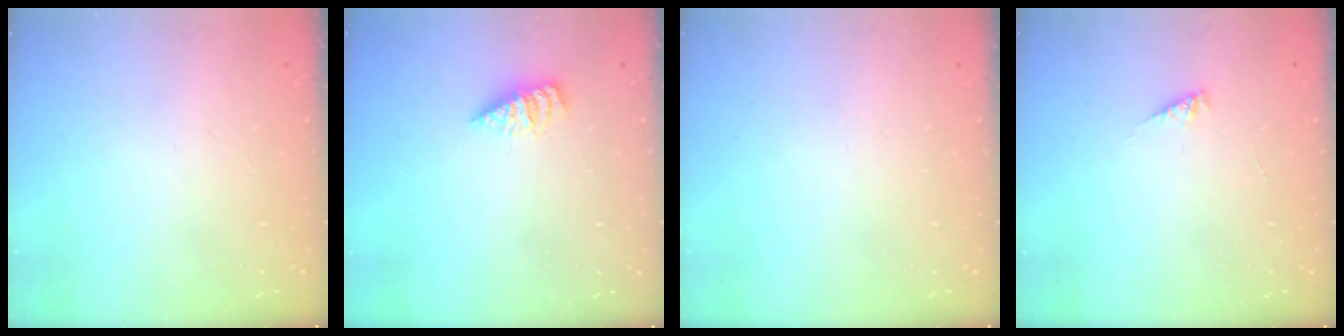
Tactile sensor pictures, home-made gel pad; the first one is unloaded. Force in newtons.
{"total": 1.8, "press": 1.8, "slide": 0.2}
{"total": 0.0}
{"total": 2.8, "press": 2.7, "slide": 0.4}